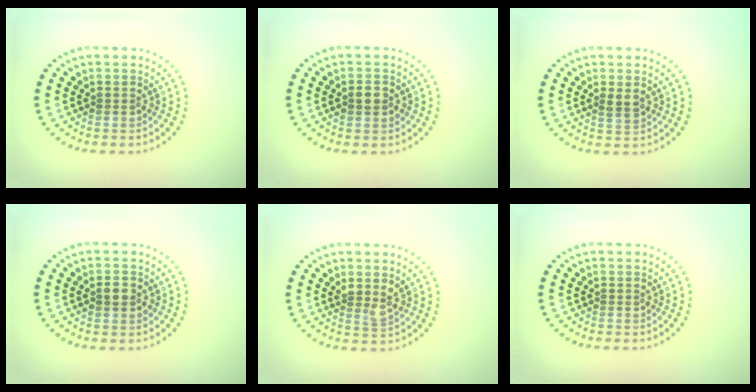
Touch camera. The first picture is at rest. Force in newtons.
{"total": 2.0, "press": 2.0, "slide": 0.2}
{"total": 1.4, "press": 1.2, "slide": 0.6}
{"total": 2.0, "press": 2.0, "slide": 0.2}
{"total": 1.6, "press": 1.3, "slide": 1.0}
{"total": 0.0}